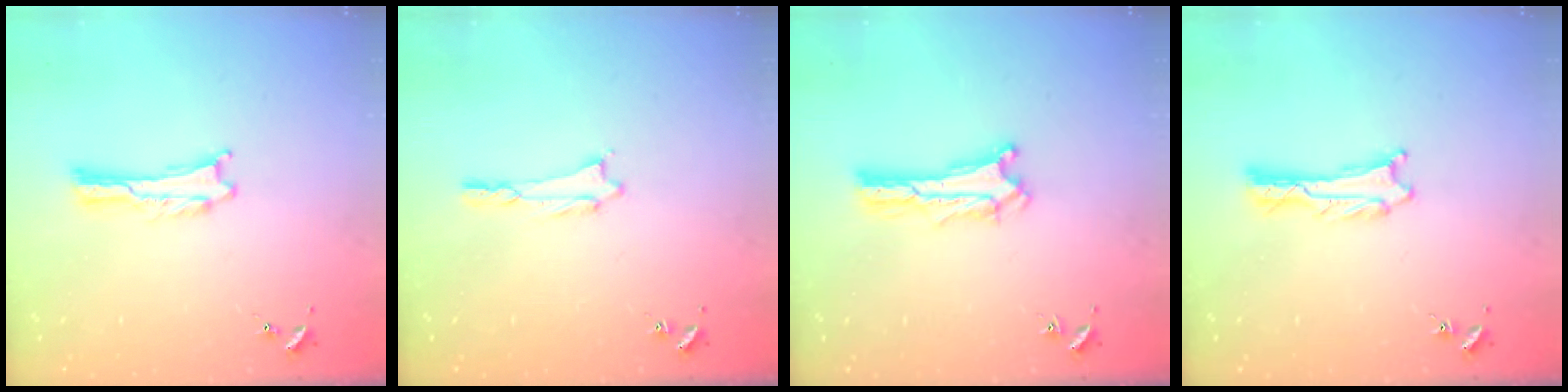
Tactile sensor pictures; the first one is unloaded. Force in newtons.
{"total": 0.8, "press": 0.8, "slide": 0.1}
{"total": 0.9, "press": 0.9, "slide": 0.2}
{"total": 0.9, "press": 0.8, "slide": 0.1}